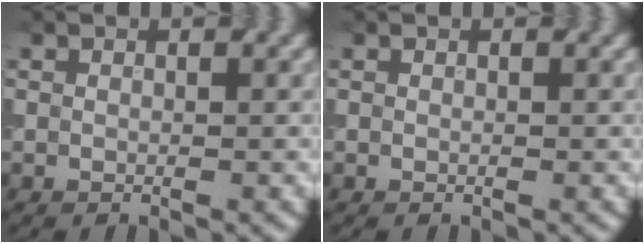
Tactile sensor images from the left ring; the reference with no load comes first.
{"total": 0.0}